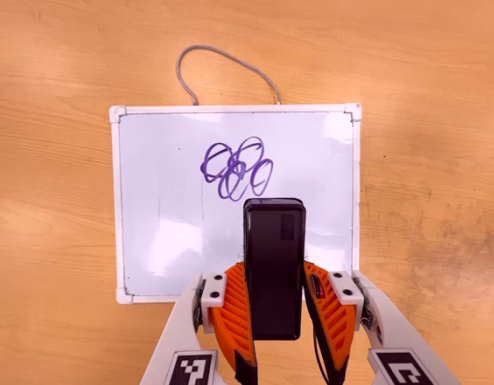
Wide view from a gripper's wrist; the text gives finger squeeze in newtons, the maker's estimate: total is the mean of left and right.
{"total": 4.4, "left": 2.9, "right": 5.8}